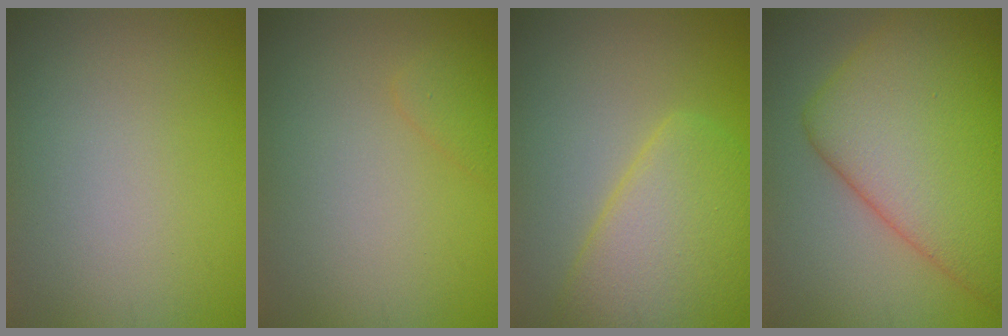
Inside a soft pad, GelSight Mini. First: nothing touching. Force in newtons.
{"total": 1.2, "press": 1.2, "slide": 0.1}
{"total": 6.2, "press": 6.2, "slide": 0.3}
{"total": 12.6, "press": 12.6, "slide": 0.1}